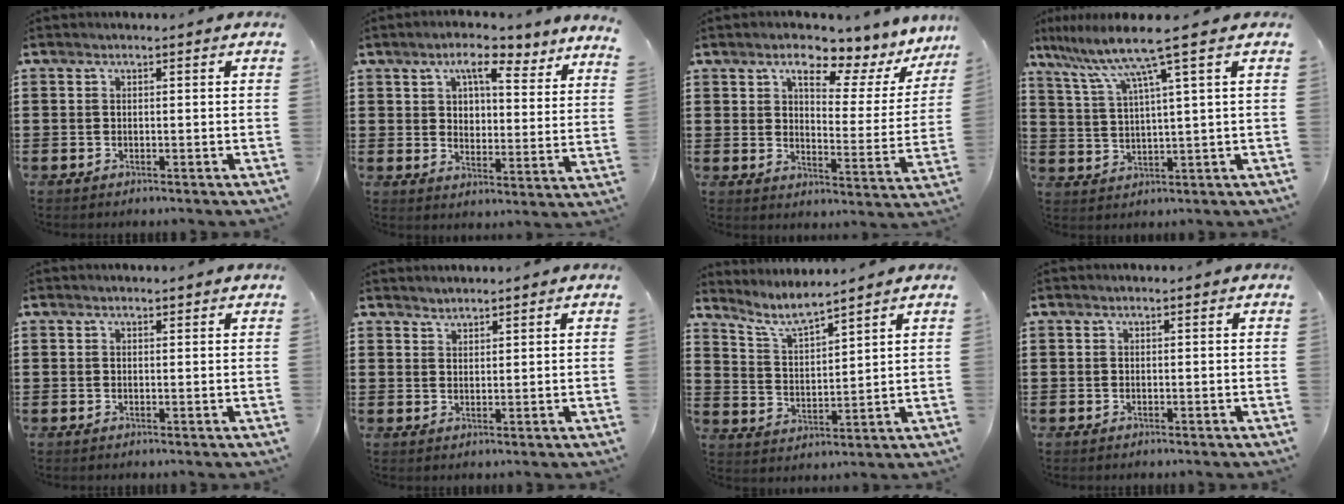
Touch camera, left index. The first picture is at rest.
{"total": 7.4, "force": [6.1, 2.1, 3.7], "torque": [-0.069, -0.026, 0.103]}
{"total": 8.0, "force": [5.9, 2.5, 4.7], "torque": [-0.075, -0.037, 0.091]}
{"total": 8.0, "force": [5.0, -0.5, 6.3], "torque": [-0.147, -0.023, 0.078]}
{"total": 0.6, "force": [0.5, 0.3, 0.2], "torque": [0.004, 0.000, 0.008]}
{"total": 1.7, "force": [1.6, 0.3, -0.3], "torque": [0.003, 0.001, 0.034]}
{"total": 6.0, "force": [5.4, 0.3, 2.6], "torque": [-0.069, -0.023, 0.096]}
{"total": 0.0}